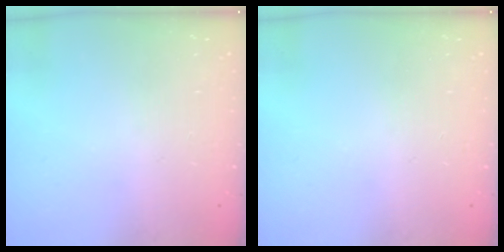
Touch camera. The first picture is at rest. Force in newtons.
{"total": 0.0}